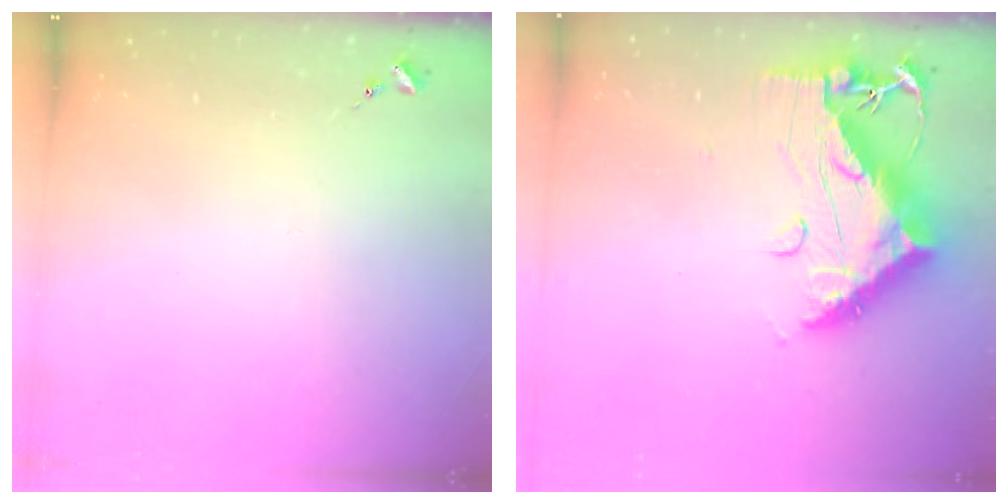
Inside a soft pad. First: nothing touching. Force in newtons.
{"total": 17.0, "press": 17.0, "slide": 1.4}